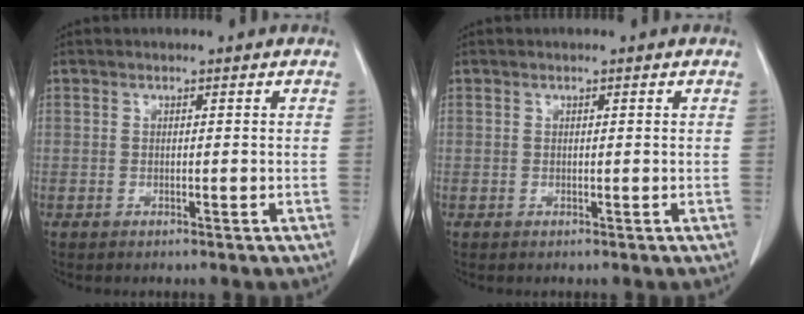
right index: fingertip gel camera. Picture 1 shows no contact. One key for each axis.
{"total": 0.0}